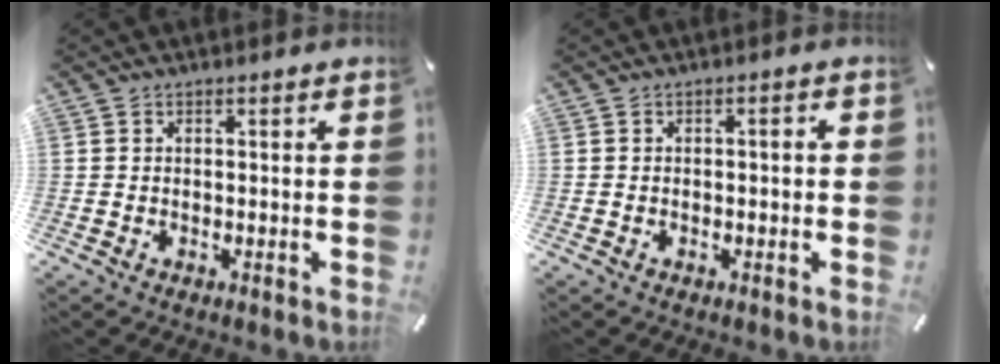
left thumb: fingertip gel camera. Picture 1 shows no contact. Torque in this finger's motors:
{"motor_torque": [-0.15, 0.02, -0.08, 0.00, 0.08]}